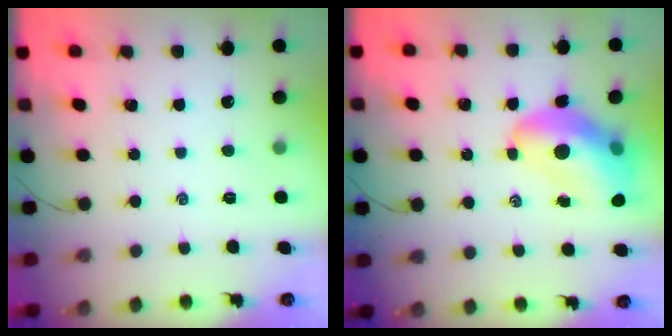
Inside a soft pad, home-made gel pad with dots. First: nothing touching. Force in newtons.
{"total": 14.6, "press": 14.0, "slide": 4.0}